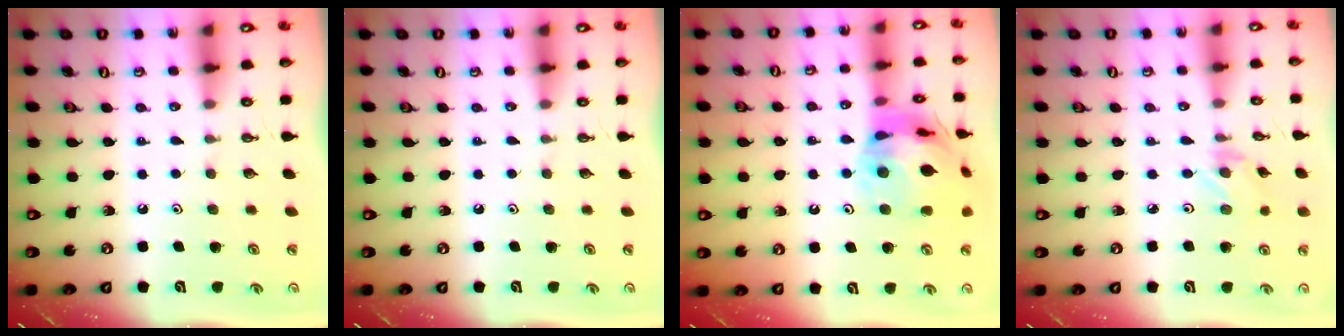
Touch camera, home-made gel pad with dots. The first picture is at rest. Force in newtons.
{"total": 0.0}
{"total": 18.5, "press": 18.4, "slide": 2.1}
{"total": 1.5, "press": 1.4, "slide": 0.3}